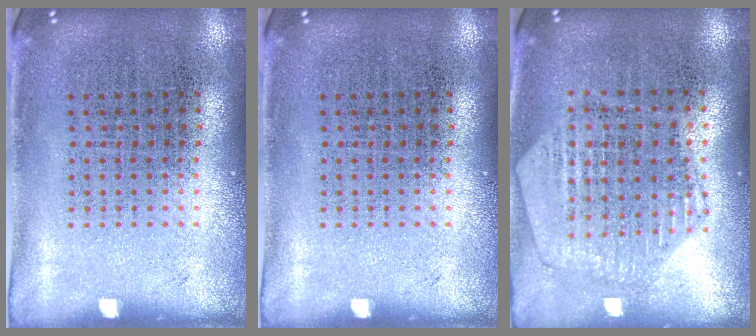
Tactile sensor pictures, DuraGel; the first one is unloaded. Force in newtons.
{"total": 0.0}
{"total": 1.2, "press": 1.2, "slide": 0.2}